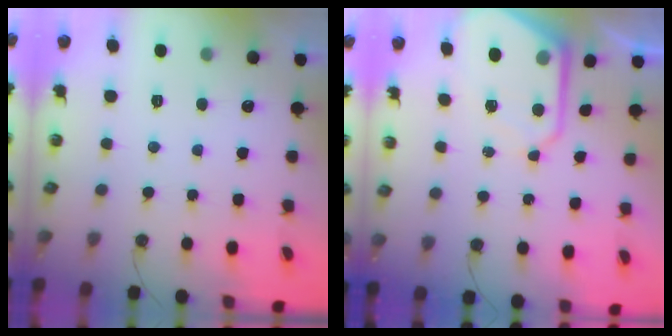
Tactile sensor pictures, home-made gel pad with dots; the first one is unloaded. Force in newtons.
{"total": 9.3, "press": 9.2, "slide": 0.6}